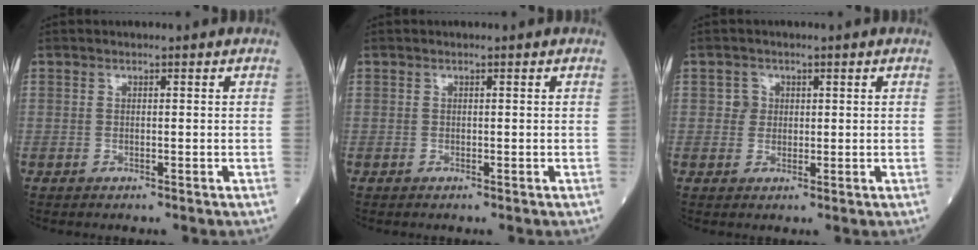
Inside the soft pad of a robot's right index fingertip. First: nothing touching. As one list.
[{"total": 0.0}, {"total": 1.9, "force": [0.5, 1.8, 0.3], "torque": [0.001, 0.000, 0.004]}]